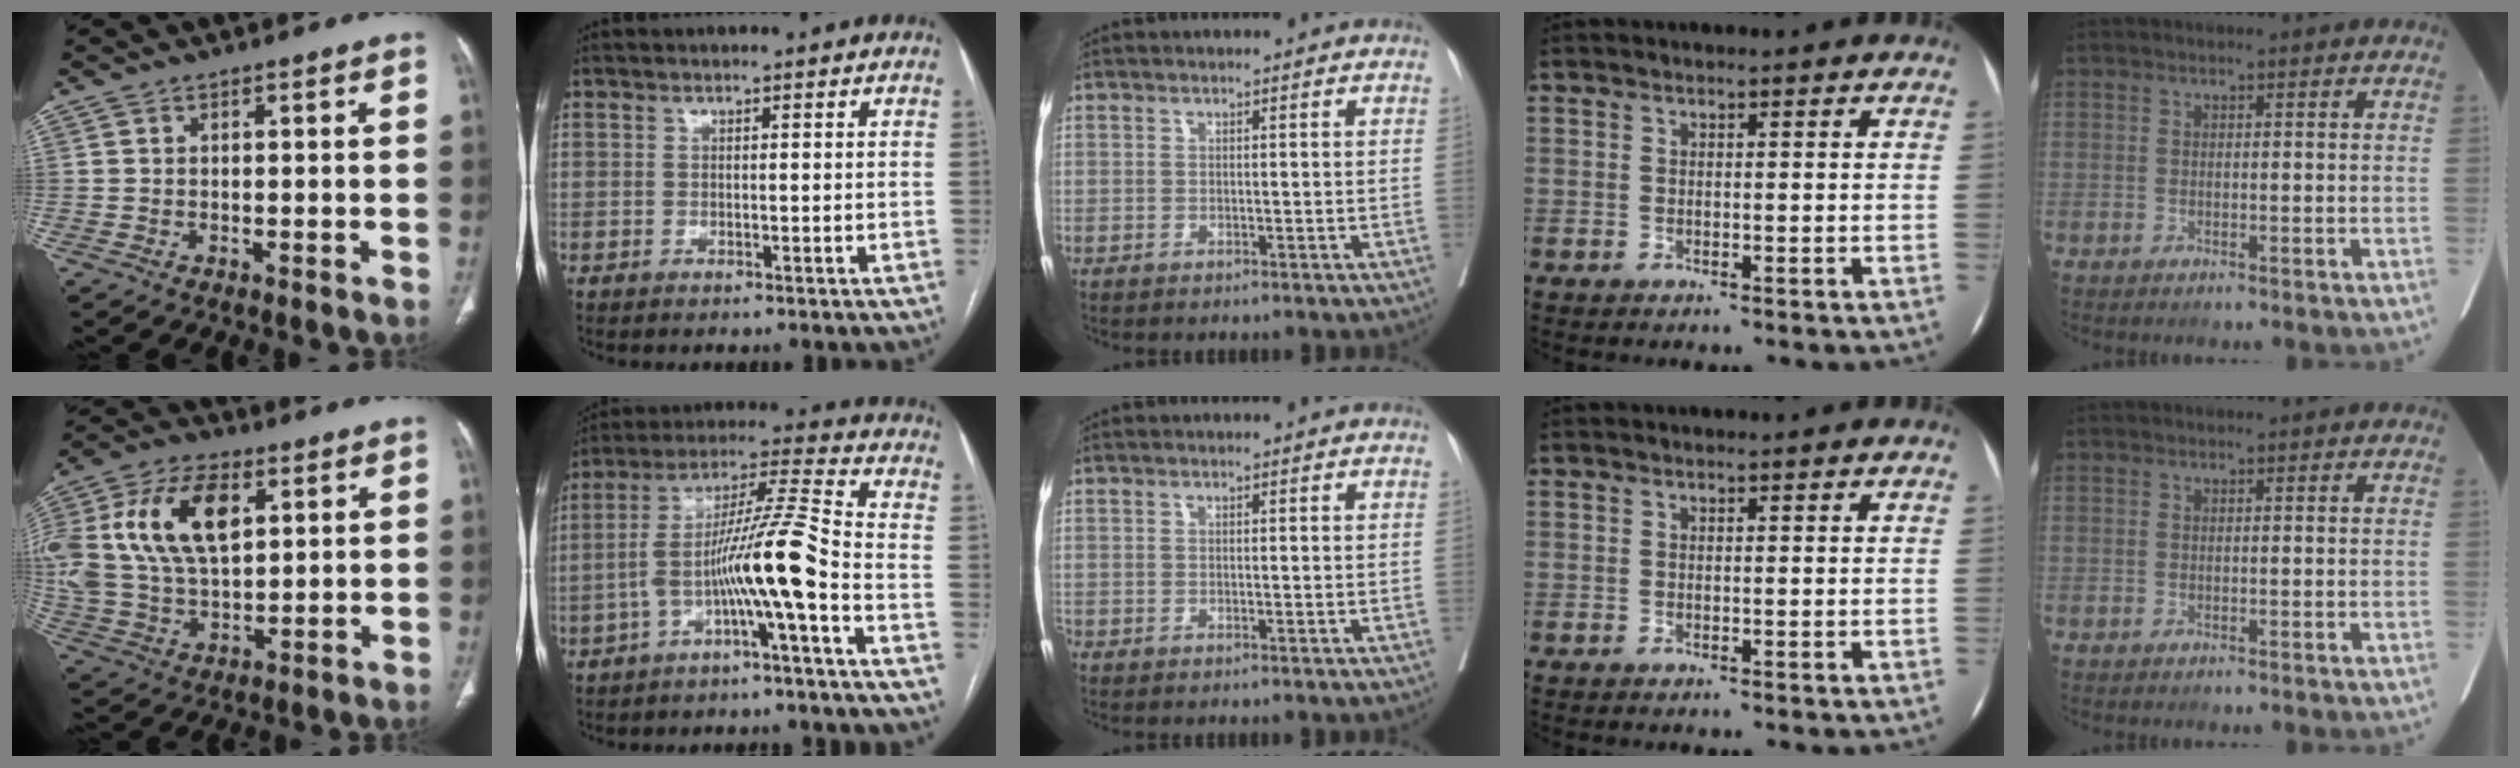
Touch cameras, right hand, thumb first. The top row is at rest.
{"thumb": {"total": 22.6, "force": [6.3, 13.4, 17.1], "torque": [-0.362, 0.008, 0.116]}, "index": {"total": 11.4, "force": [-4.2, -0.9, 10.6], "torque": [-0.193, 0.027, -0.077]}}